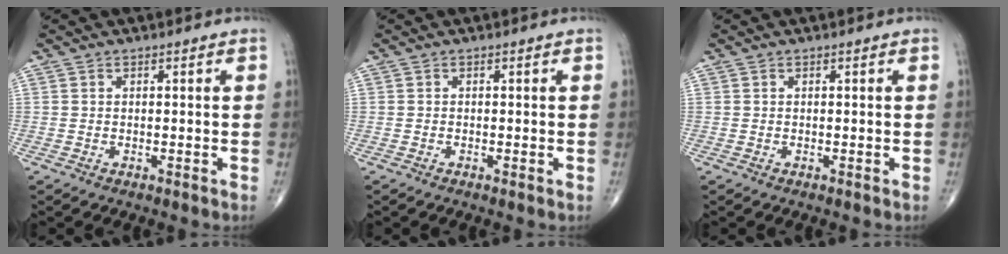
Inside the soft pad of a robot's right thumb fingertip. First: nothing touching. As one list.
[{"total": 0.0}, {"total": 0.0}]